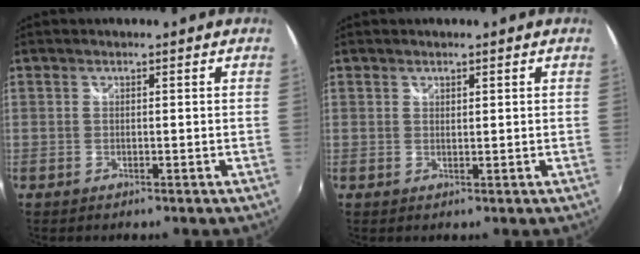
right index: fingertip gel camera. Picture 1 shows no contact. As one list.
[{"total": 0.7, "force": [0.6, 0.3, 0.2], "torque": [-0.003, 0.000, 0.011]}]